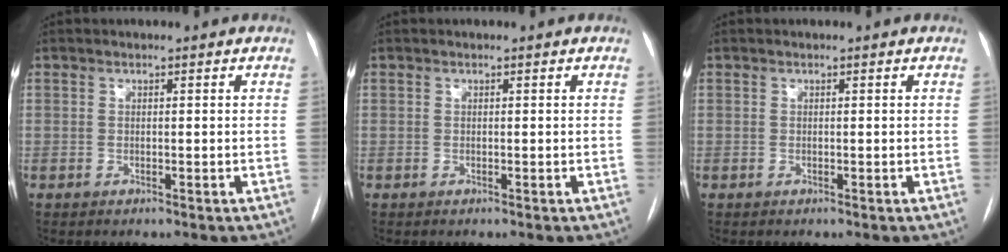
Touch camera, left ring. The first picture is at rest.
{"total": 0.0}
{"total": 0.0}